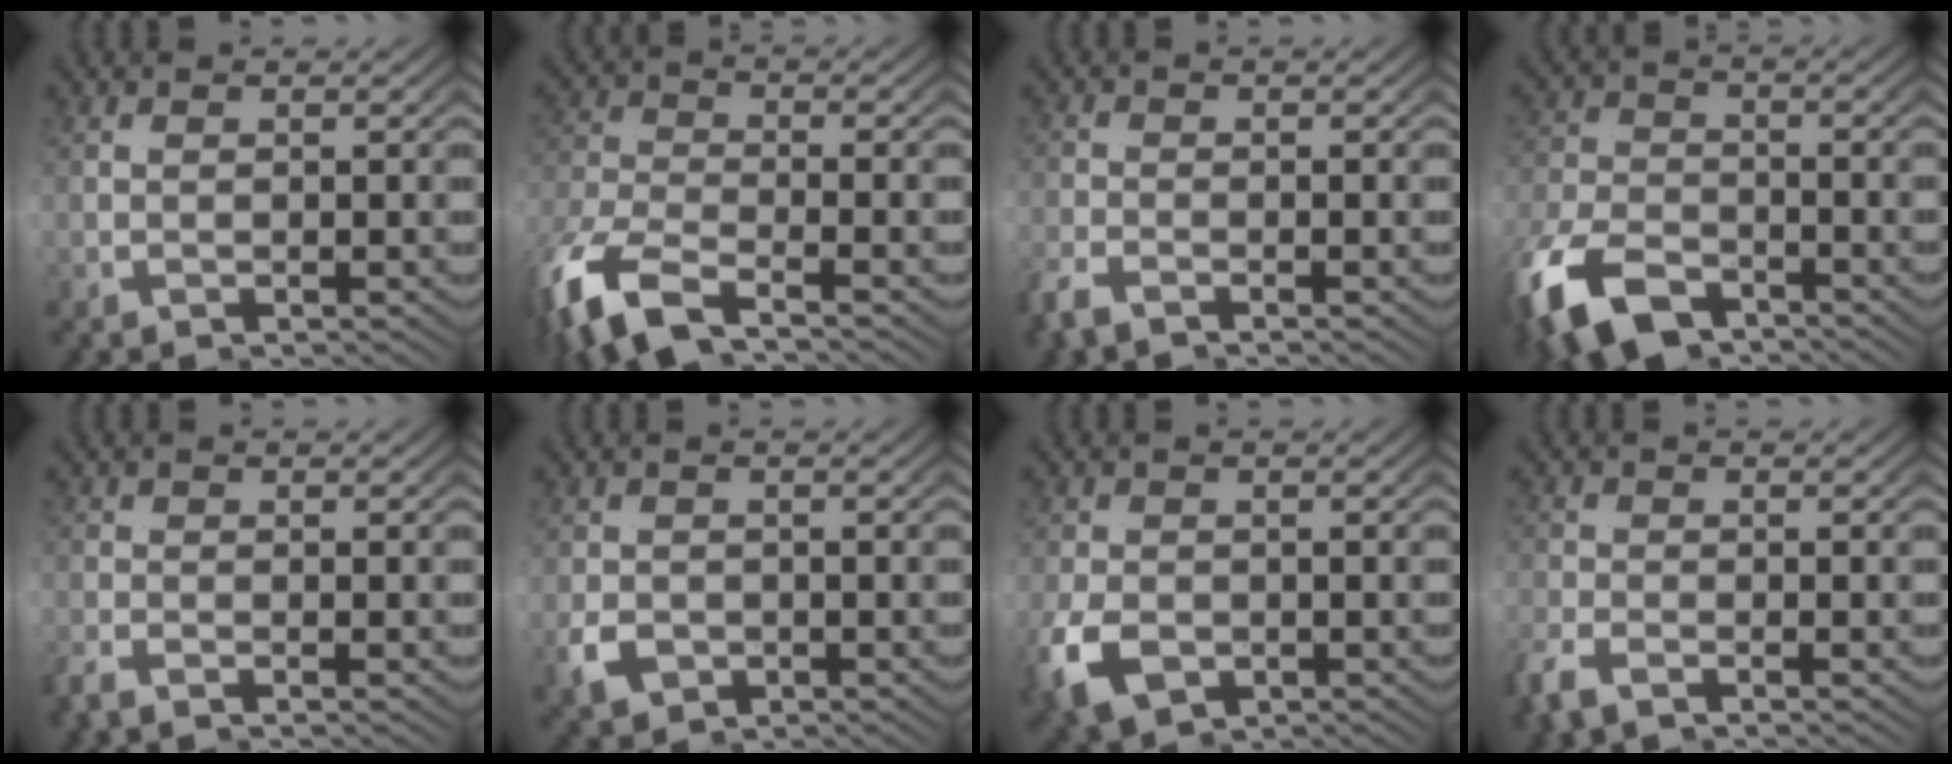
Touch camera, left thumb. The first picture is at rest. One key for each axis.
{"total": 5.2, "fx": -2.2, "fy": 3.3, "fz": 3.4, "tx": -0.110, "ty": 0.000, "tz": -0.047}
{"total": 2.5, "fx": -1.8, "fy": -0.7, "fz": -1.7, "tx": 0.016, "ty": 0.000, "tz": -0.042}
{"total": 8.2, "fx": -4.5, "fy": 5.2, "fz": 4.5, "tx": -0.112, "ty": -0.021, "tz": -0.074}
{"total": 2.1, "fx": -1.3, "fy": -0.9, "fz": -1.3, "tx": 0.017, "ty": 0.001, "tz": -0.032}
{"total": 1.2, "fx": -0.3, "fy": 1.1, "fz": 0.4, "tx": -0.015, "ty": -0.006, "tz": -0.006}
{"total": 3.8, "fx": -1.6, "fy": 2.8, "fz": 2.0, "tx": -0.049, "ty": -0.021, "tz": -0.021}
{"total": 2.4, "fx": -2.0, "fy": -0.5, "fz": -1.3, "tx": 0.005, "ty": -0.001, "tz": -0.043}